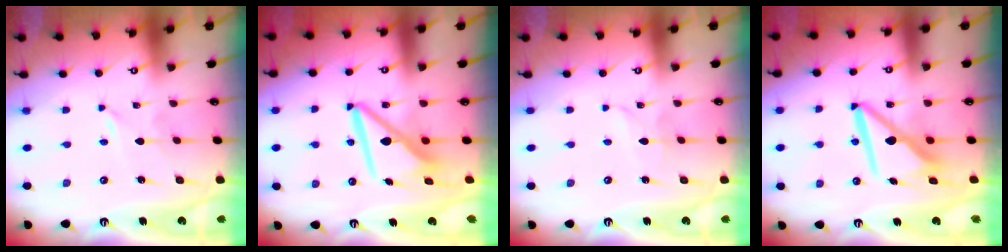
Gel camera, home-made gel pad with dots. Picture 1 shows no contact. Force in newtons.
{"total": 9.7, "press": 9.7, "slide": 1.1}
{"total": 2.3, "press": 2.3, "slide": 0.1}
{"total": 9.9, "press": 9.8, "slide": 1.2}